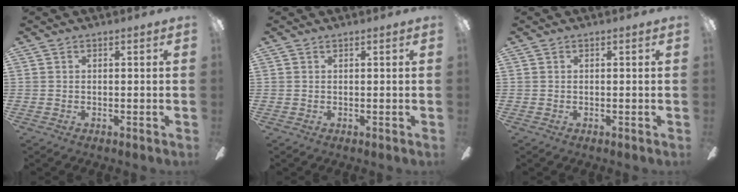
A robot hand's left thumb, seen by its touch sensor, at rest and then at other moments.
{"total": 0.0}
{"total": 0.0}